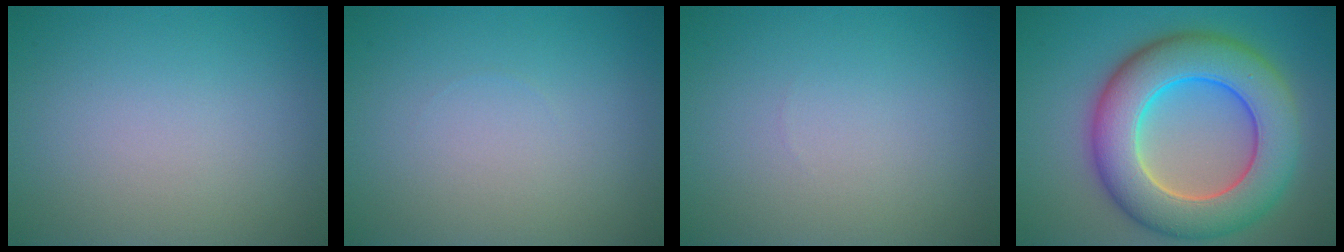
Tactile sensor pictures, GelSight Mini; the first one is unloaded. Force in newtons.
{"total": 0.0}
{"total": 0.0}
{"total": 11.0, "press": 11.0, "slide": 0.6}